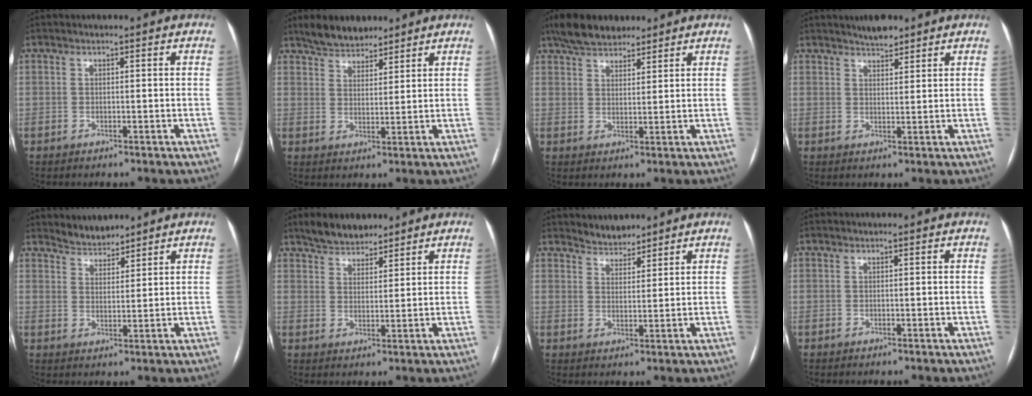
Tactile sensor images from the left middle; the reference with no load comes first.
{"total": 6.2, "force": [5.5, 2.4, 1.8], "torque": [-0.032, 0.014, 0.100]}
{"total": 8.1, "force": [6.6, 3.1, 3.4], "torque": [-0.059, 0.021, 0.117]}
{"total": 3.2, "force": [2.9, 0.9, 1.2], "torque": [-0.022, 0.004, 0.045]}
{"total": 3.9, "force": [3.8, 0.8, 0.0], "torque": [-0.002, 0.009, 0.070]}
{"total": 5.8, "force": [5.1, 2.3, 1.6], "torque": [-0.028, 0.013, 0.093]}
{"total": 3.6, "force": [3.4, 1.1, 0.1], "torque": [-0.001, 0.008, 0.059]}
{"total": 0.0}